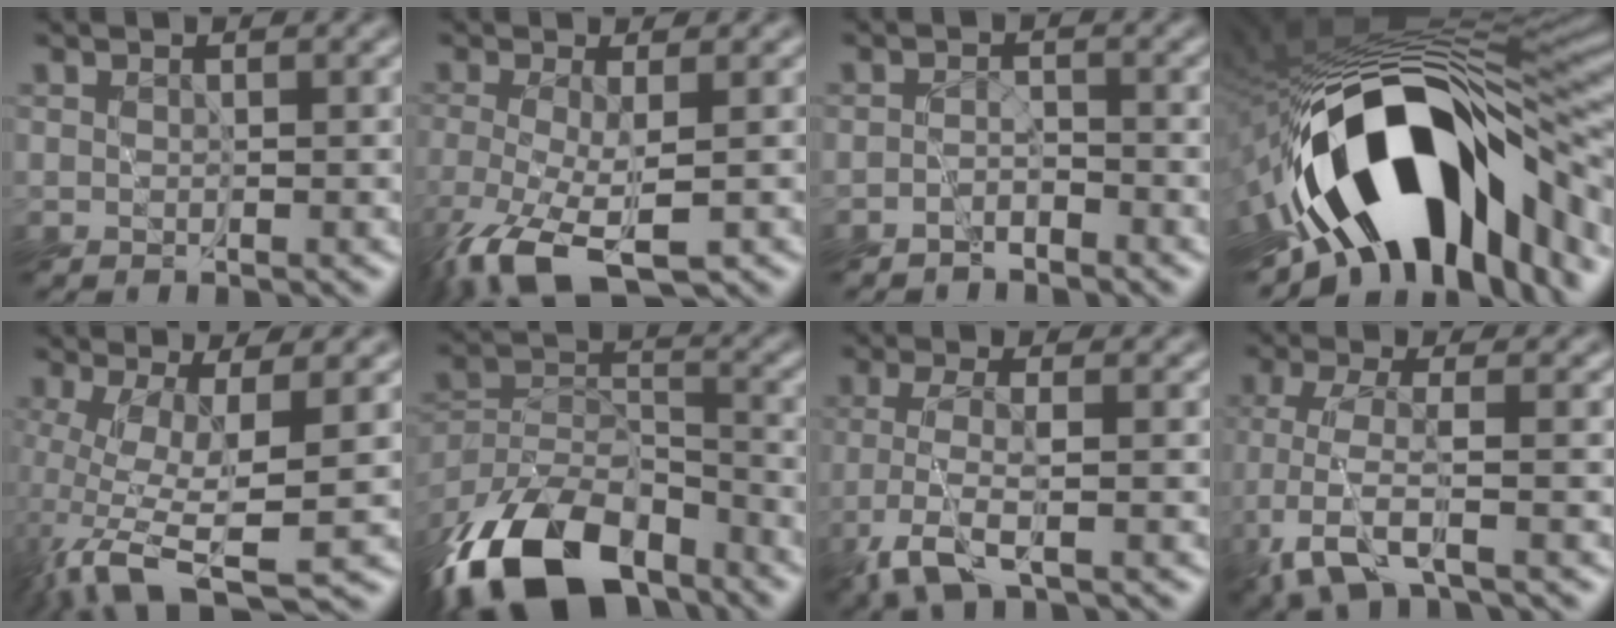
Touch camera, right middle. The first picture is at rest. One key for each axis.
{"total": 6.1, "fx": -3.3, "fy": 1.8, "fz": 4.8, "tx": -0.108, "ty": -0.018, "tz": -0.062}
{"total": 1.6, "fx": -1.5, "fy": 0.5, "fz": 0.4, "tx": -0.007, "ty": 0.005, "tz": -0.032}
{"total": 17.4, "fx": -6.2, "fy": 8.0, "fz": 14.1, "tx": -0.219, "ty": 0.006, "tz": -0.110}
{"total": 8.4, "fx": -2.8, "fy": 2.3, "fz": 7.6, "tx": -0.152, "ty": -0.017, "tz": -0.047}
{"total": 13.6, "fx": -10.0, "fy": 6.6, "fz": 6.6, "tx": -0.141, "ty": 0.007, "tz": -0.190}
{"total": 3.6, "fx": -2.0, "fy": 0.7, "fz": 2.9, "tx": -0.070, "ty": -0.003, "tz": -0.047}
{"total": 3.9, "fx": -2.1, "fy": 0.7, "fz": 3.2, "tx": -0.077, "ty": -0.010, "tz": -0.046}